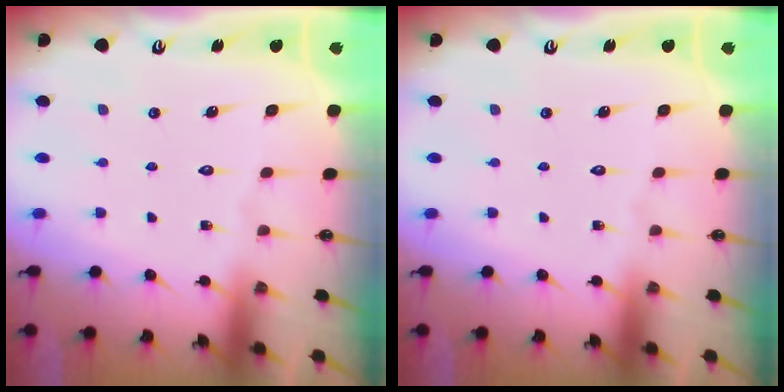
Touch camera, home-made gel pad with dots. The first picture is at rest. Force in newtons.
{"total": 0.0}